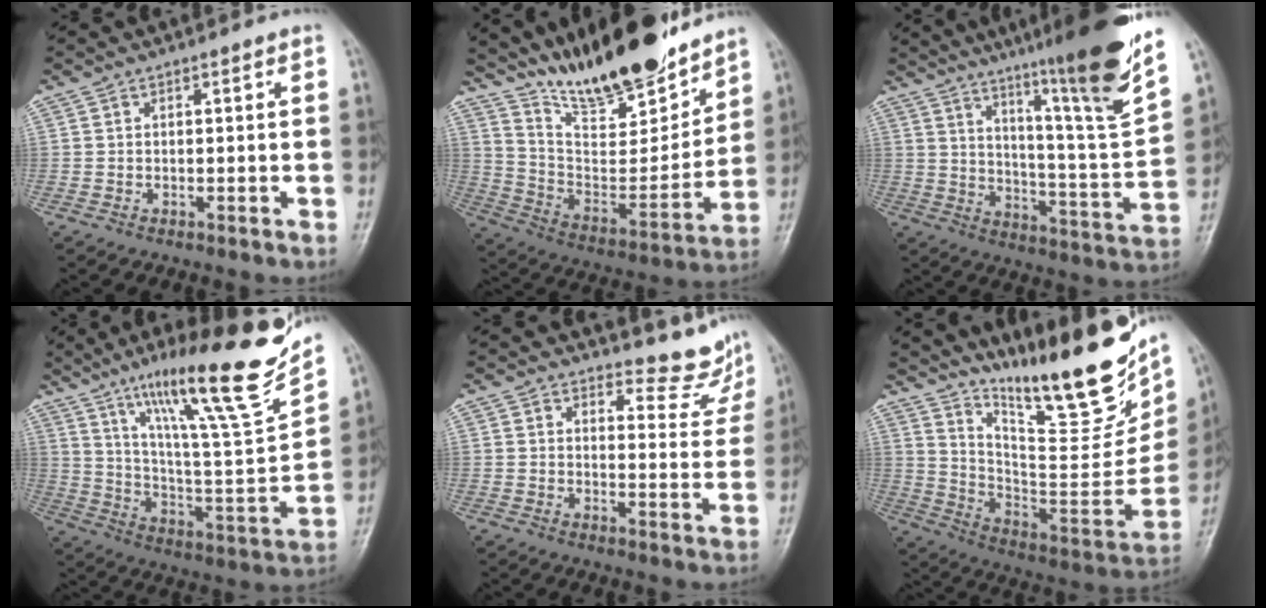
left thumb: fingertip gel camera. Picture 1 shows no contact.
{"total": 21.0, "force": [17.4, 5.5, 10.4], "torque": [-0.126, -0.105, 0.302]}
{"total": 23.1, "force": [15.6, 1.2, 17.1], "torque": [-0.234, -0.077, 0.236]}
{"total": 25.2, "force": [17.1, 2.8, 18.2], "torque": [-0.261, -0.073, 0.288]}
{"total": 7.3, "force": [7.0, 1.9, 0.4], "torque": [0.018, -0.074, 0.081]}
{"total": 26.7, "force": [18.5, 6.2, 18.1], "torque": [-0.242, -0.103, 0.299]}